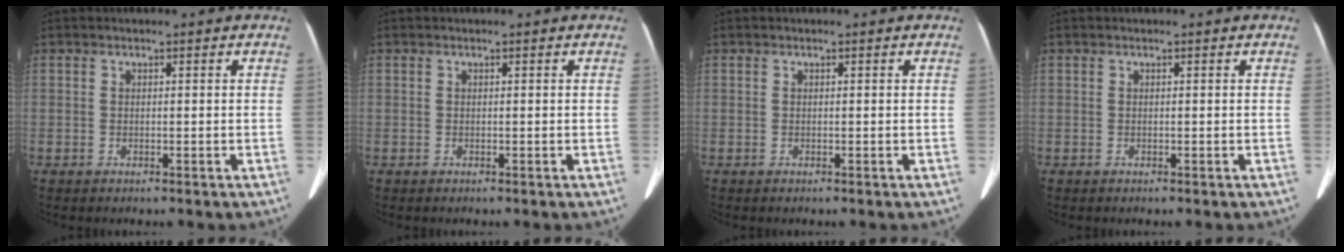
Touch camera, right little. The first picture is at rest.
{"total": 0.0}
{"total": 0.0}
{"total": 0.0}